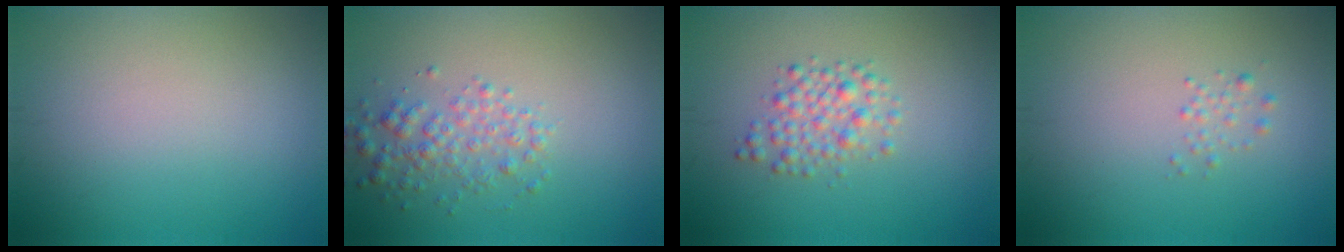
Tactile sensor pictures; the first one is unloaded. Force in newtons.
{"total": 2.6, "press": 2.6, "slide": 0.0}
{"total": 2.6, "press": 2.6, "slide": 0.0}
{"total": 0.8, "press": 0.8, "slide": 0.0}